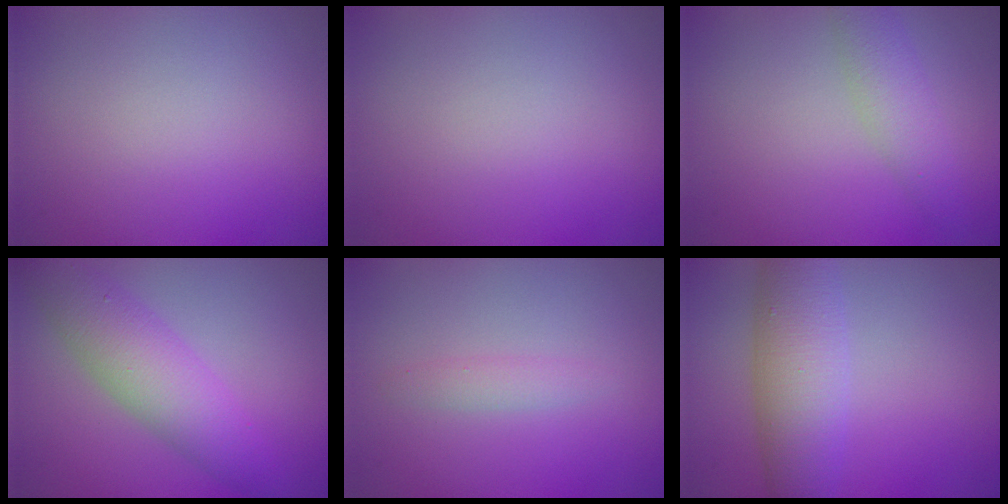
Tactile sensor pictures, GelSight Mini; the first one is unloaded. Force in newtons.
{"total": 0.0}
{"total": 2.8, "press": 2.8, "slide": 0.2}
{"total": 5.2, "press": 5.2, "slide": 0.0}
{"total": 1.2, "press": 1.2, "slide": 0.1}
{"total": 5.8, "press": 5.8, "slide": 0.1}